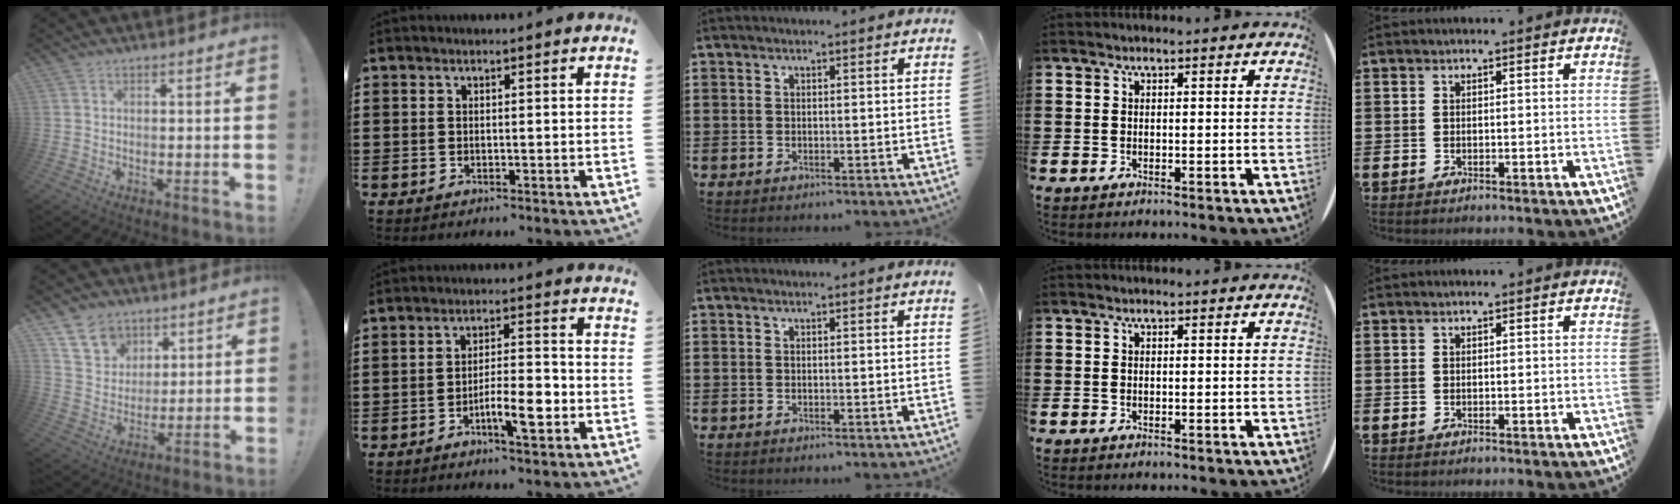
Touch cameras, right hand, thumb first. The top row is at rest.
{"thumb": {"total": 10.7, "force": [6.7, 7.9, 2.6], "torque": [-0.036, -0.046, 0.134]}, "index": {"total": 6.7, "force": [-2.9, 1.7, 5.8], "torque": [-0.100, 0.000, -0.052]}}